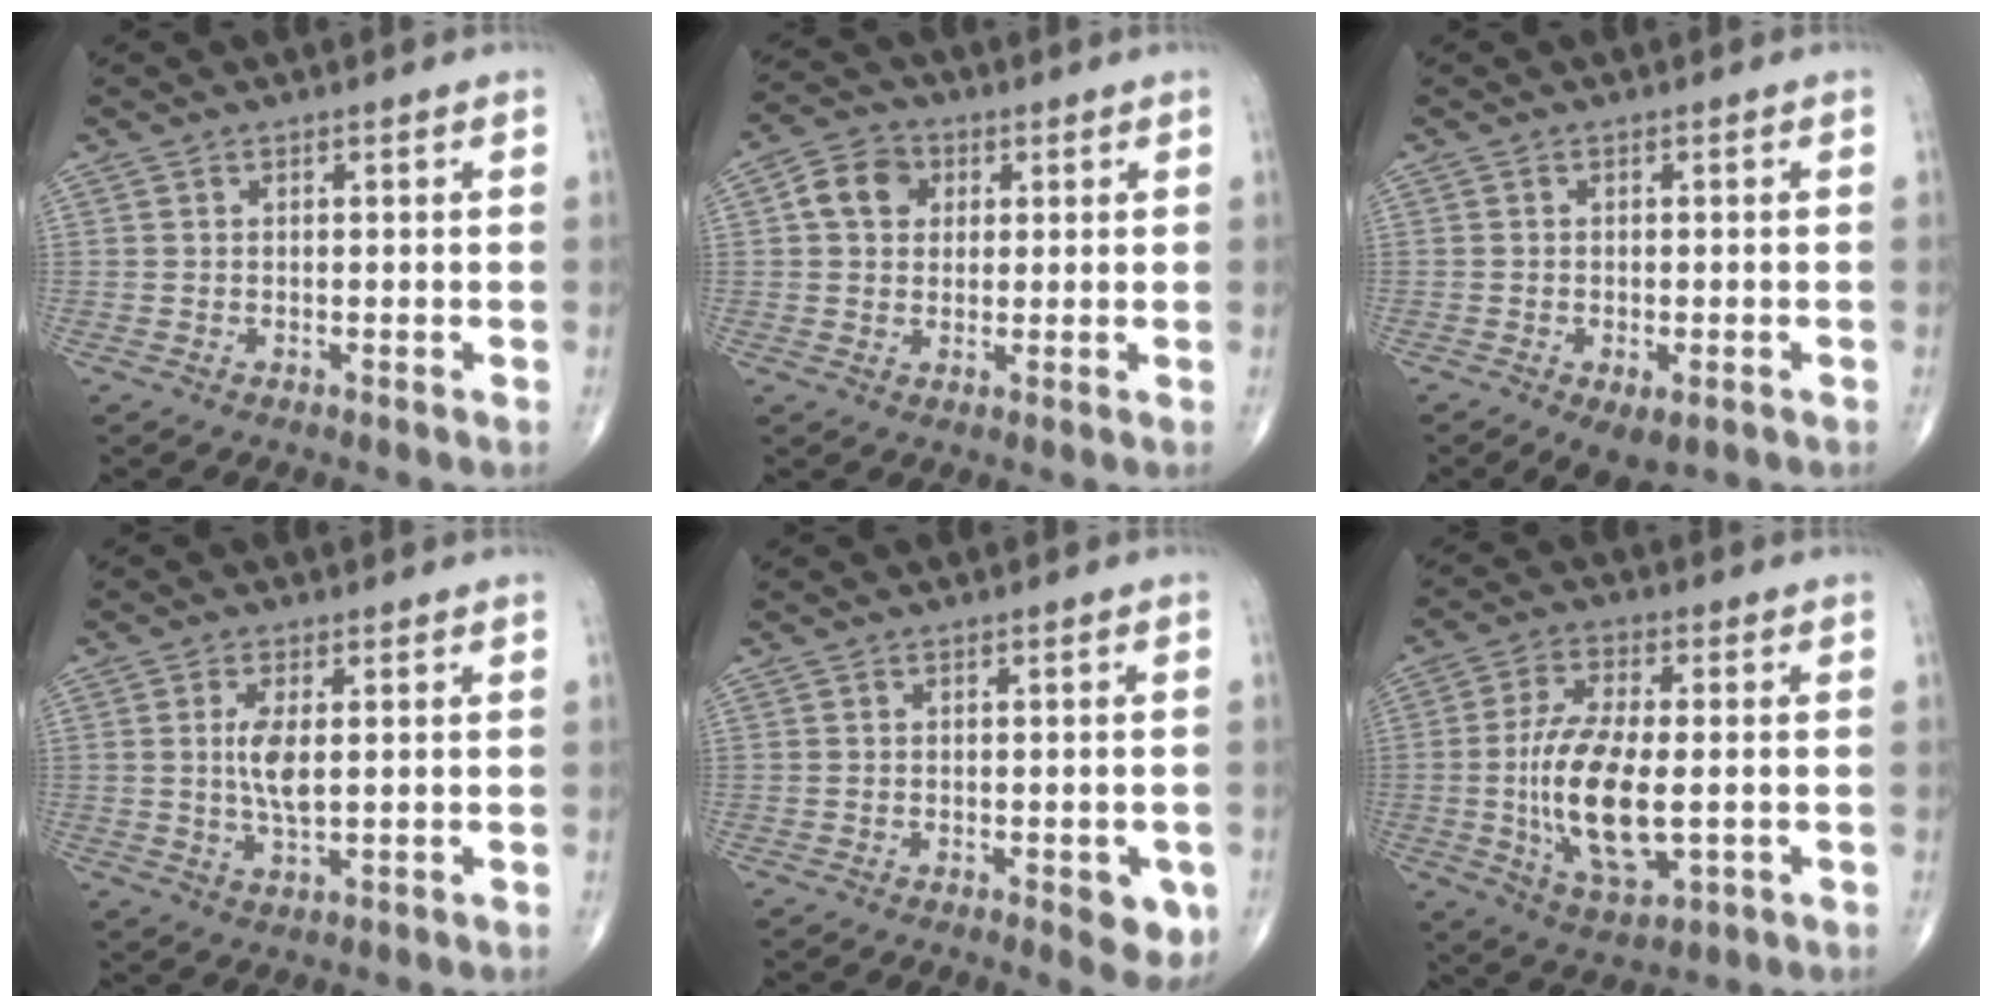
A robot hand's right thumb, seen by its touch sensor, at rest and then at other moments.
{"total": 6.9, "force": [1.7, 5.6, 3.6], "torque": [-0.047, 0.008, 0.022]}
{"total": 5.1, "force": [-2.5, 2.4, 3.7], "torque": [-0.057, 0.000, -0.031]}
{"total": 5.4, "force": [0.8, 1.9, 4.9], "torque": [-0.103, -0.012, 0.017]}
{"total": 4.9, "force": [-1.7, 2.0, 4.1], "torque": [-0.027, -0.004, -0.017]}
{"total": 15.3, "force": [-1.7, 6.8, 13.7], "torque": [-0.257, -0.007, -0.025]}